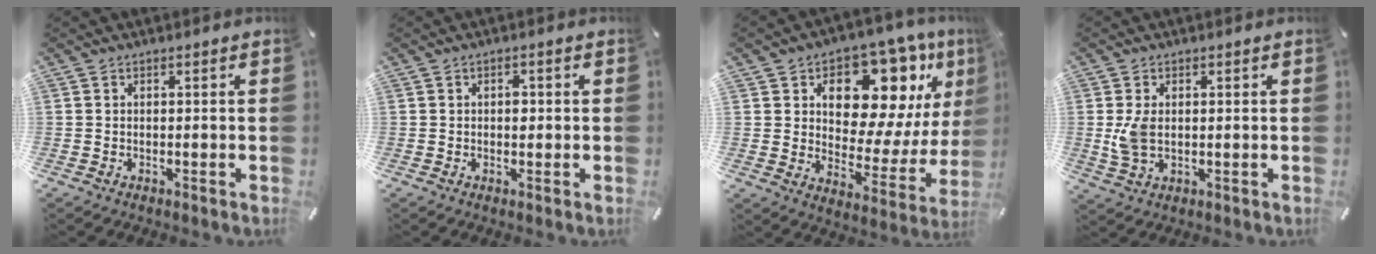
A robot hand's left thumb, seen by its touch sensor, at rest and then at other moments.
{"total": 1.9, "force": [0.1, 1.4, 1.4], "torque": [-0.012, -0.001, -0.004]}
{"total": 16.9, "force": [9.8, 9.8, 9.7], "torque": [-0.138, -0.078, 0.169]}
{"total": 5.3, "force": [0.5, 3.3, 4.2], "torque": [-0.094, -0.004, 0.003]}